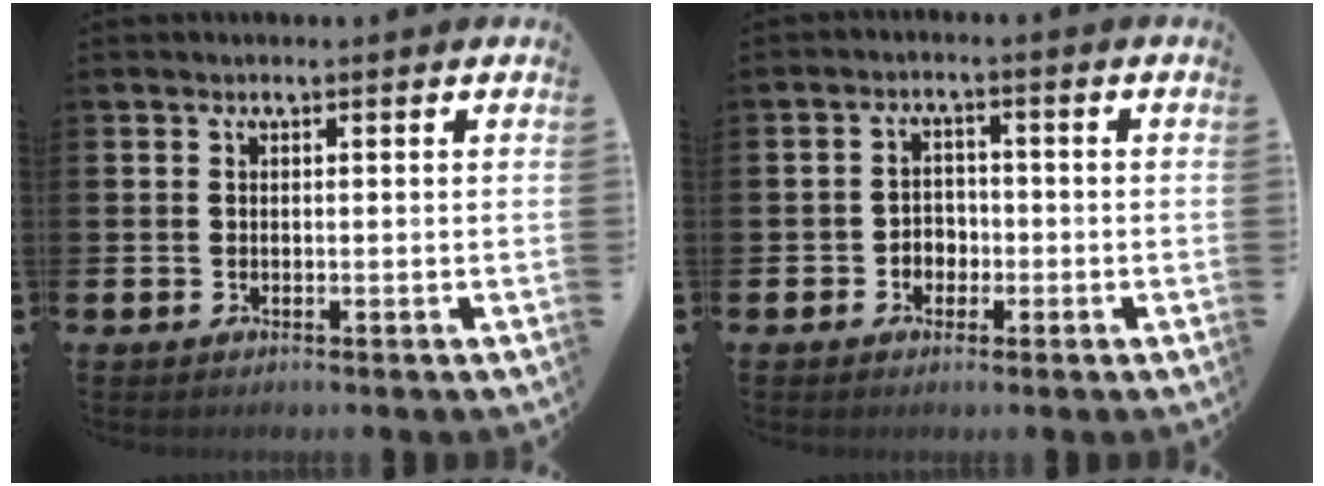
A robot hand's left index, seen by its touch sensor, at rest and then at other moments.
{"total": 2.8, "force": [-1.3, 2.3, 0.8], "torque": [-0.017, 0.005, -0.032]}